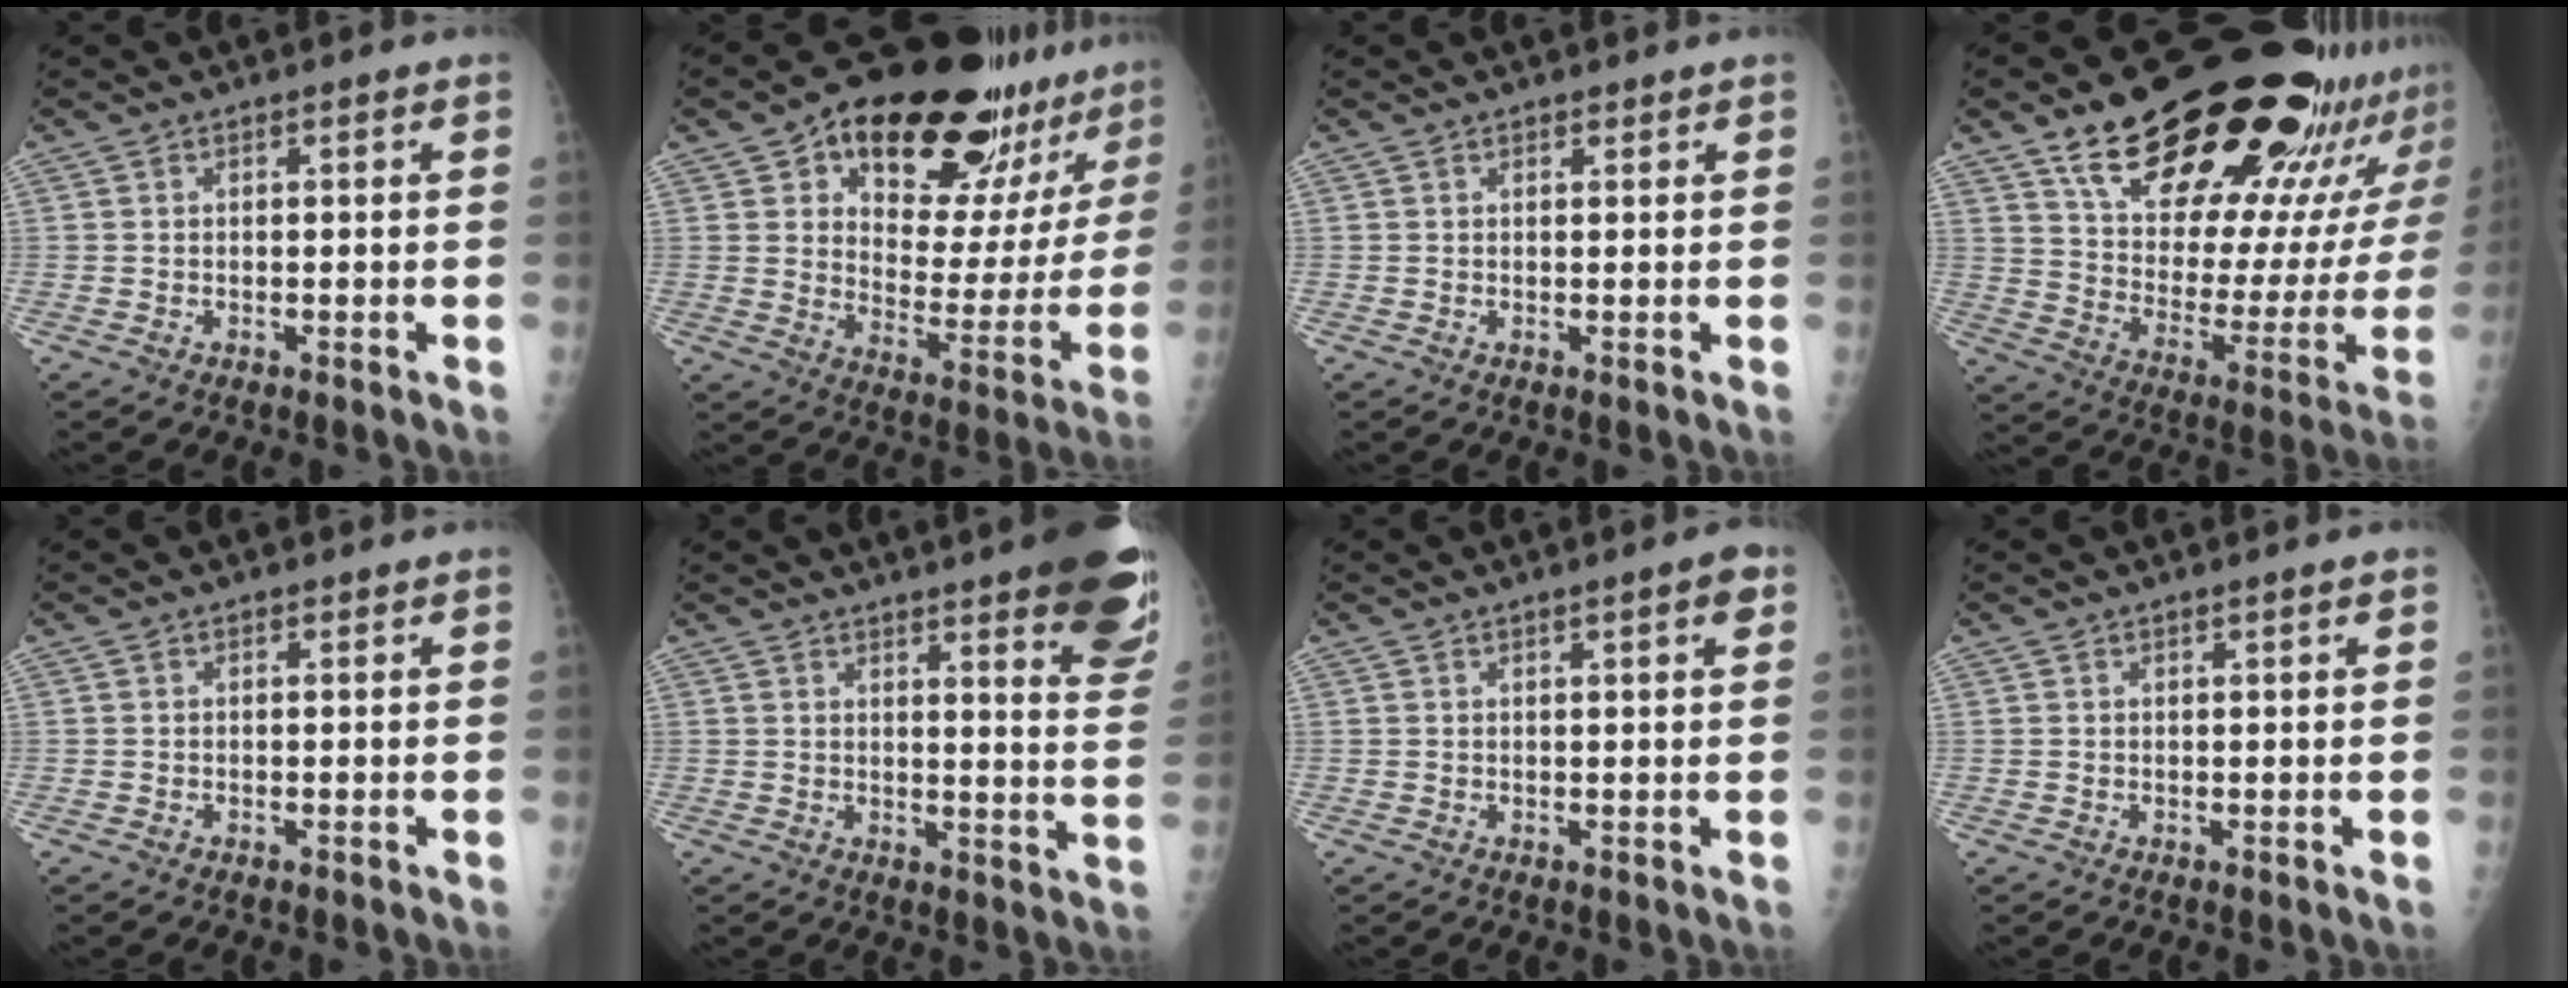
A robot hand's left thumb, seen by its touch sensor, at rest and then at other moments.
{"total": 28.2, "force": [18.6, 12.3, 17.2], "torque": [-0.201, -0.067, 0.264]}
{"total": 0.8, "force": [0.7, 0.4, 0.2], "torque": [-0.002, -0.004, 0.009]}
{"total": 33.3, "force": [24.5, 10.9, 19.8], "torque": [-0.274, -0.106, 0.356]}
{"total": 0.0}
{"total": 18.2, "force": [11.8, 3.3, 13.5], "torque": [-0.146, -0.054, 0.135]}
{"total": 3.2, "force": [1.6, 0.5, 2.7], "torque": [-0.032, -0.004, 0.021]}
{"total": 1.1, "force": [0.7, 0.0, 0.8], "torque": [-0.010, -0.001, 0.011]}